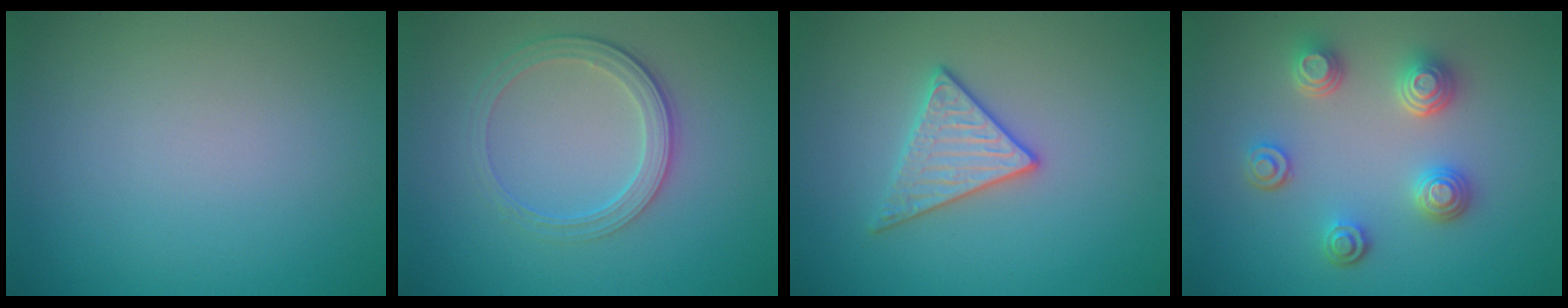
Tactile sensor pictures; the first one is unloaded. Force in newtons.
{"total": 3.3, "press": 2.7, "slide": 1.9}
{"total": 2.9, "press": 2.9, "slide": 0.4}
{"total": 4.0, "press": 3.3, "slide": 2.1}